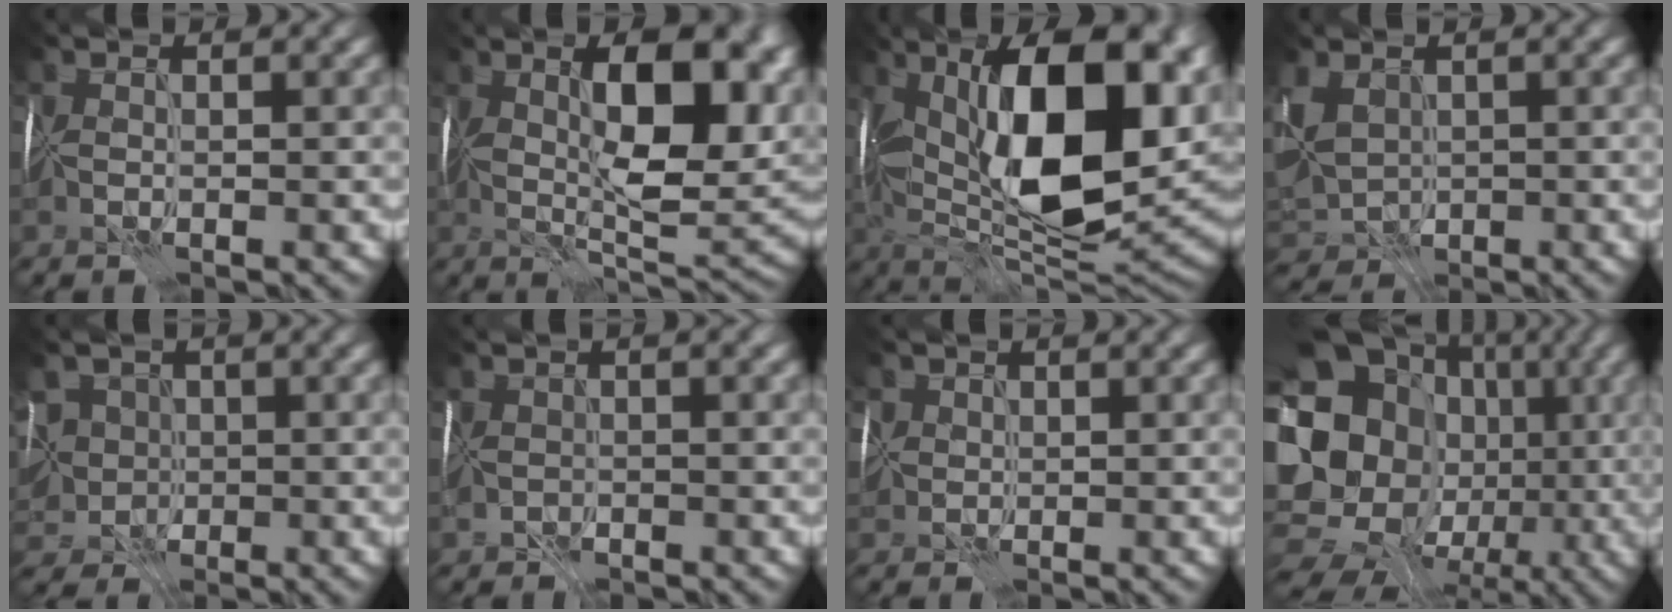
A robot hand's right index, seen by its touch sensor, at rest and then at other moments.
{"total": 11.4, "force": [2.1, 4.8, 10.1], "torque": [-0.144, 0.002, 0.036]}
{"total": 16.5, "force": [3.5, 7.9, 14.0], "torque": [-0.228, 0.012, 0.057]}
{"total": 2.8, "force": [0.1, 2.6, 1.1], "torque": [-0.047, -0.008, 0.007]}
{"total": 3.9, "force": [-0.5, 3.7, 1.1], "torque": [-0.036, -0.002, -0.012]}
{"total": 1.4, "force": [-1.0, 1.0, 0.2], "torque": [-0.002, 0.000, -0.018]}
{"total": 1.5, "force": [0.6, 0.8, -1.0], "torque": [0.019, 0.006, 0.012]}
{"total": 19.7, "force": [-1.6, 17.3, 9.2], "torque": [-0.166, 0.006, -0.045]}